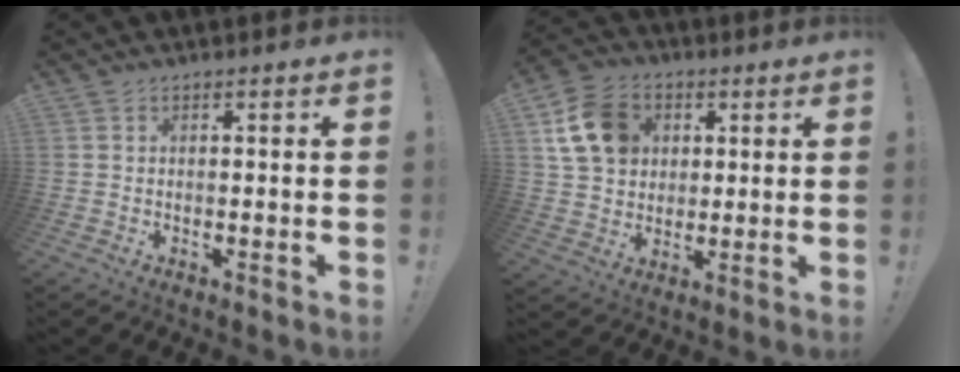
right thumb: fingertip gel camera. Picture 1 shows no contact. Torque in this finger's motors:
{"motor_torque": [0.51, 0.48, 0.21, -0.04, 0.02]}